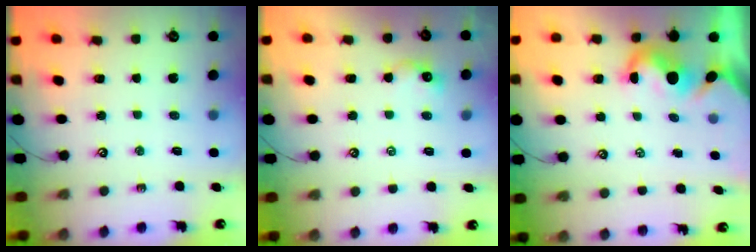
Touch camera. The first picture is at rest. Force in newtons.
{"total": 2.9, "press": 2.8, "slide": 0.7}
{"total": 1.7, "press": 1.4, "slide": 1.0}